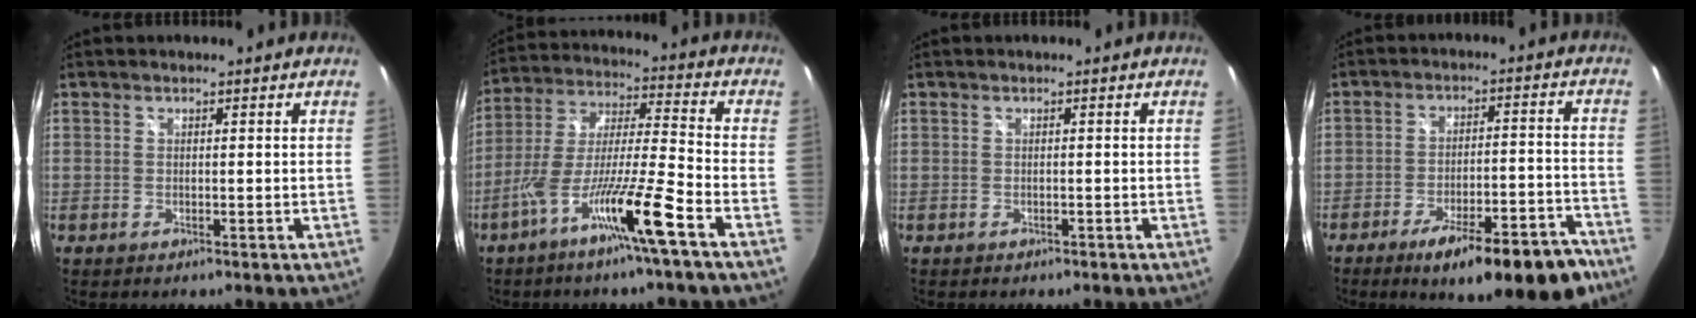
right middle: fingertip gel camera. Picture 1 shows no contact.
{"total": 13.4, "force": [-7.6, -0.4, 11.1], "torque": [-0.216, -0.007, -0.144]}
{"total": 0.8, "force": [-0.7, 0.5, 0.1], "torque": [-0.006, -0.002, -0.009]}
{"total": 16.7, "force": [-12.0, 3.9, 10.9], "torque": [-0.158, -0.016, -0.164]}